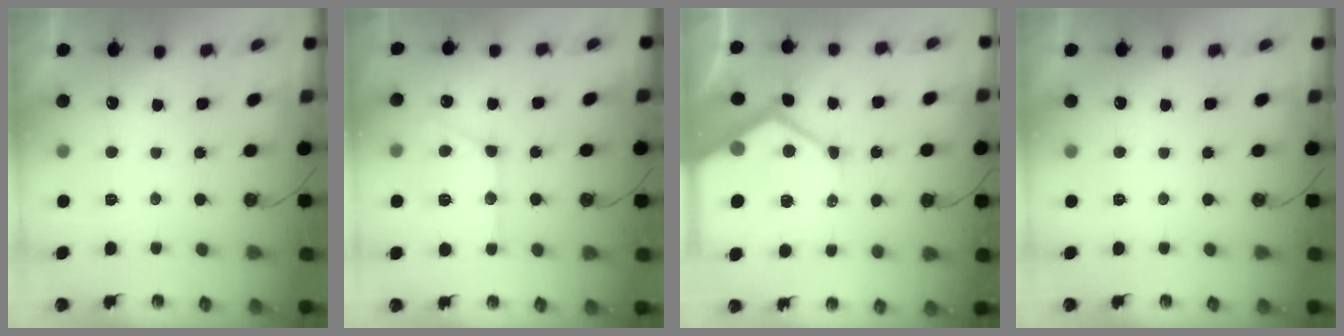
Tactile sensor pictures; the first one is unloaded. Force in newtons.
{"total": 13.4, "press": 13.3, "slide": 1.2}
{"total": 20.7, "press": 20.6, "slide": 2.3}
{"total": 0.0}